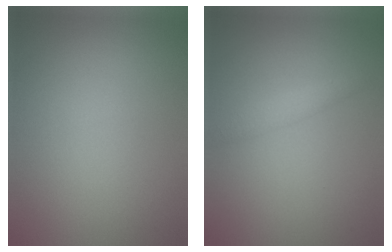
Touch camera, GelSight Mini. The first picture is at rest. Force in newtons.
{"total": 1.4, "press": 1.4, "slide": 0.1}